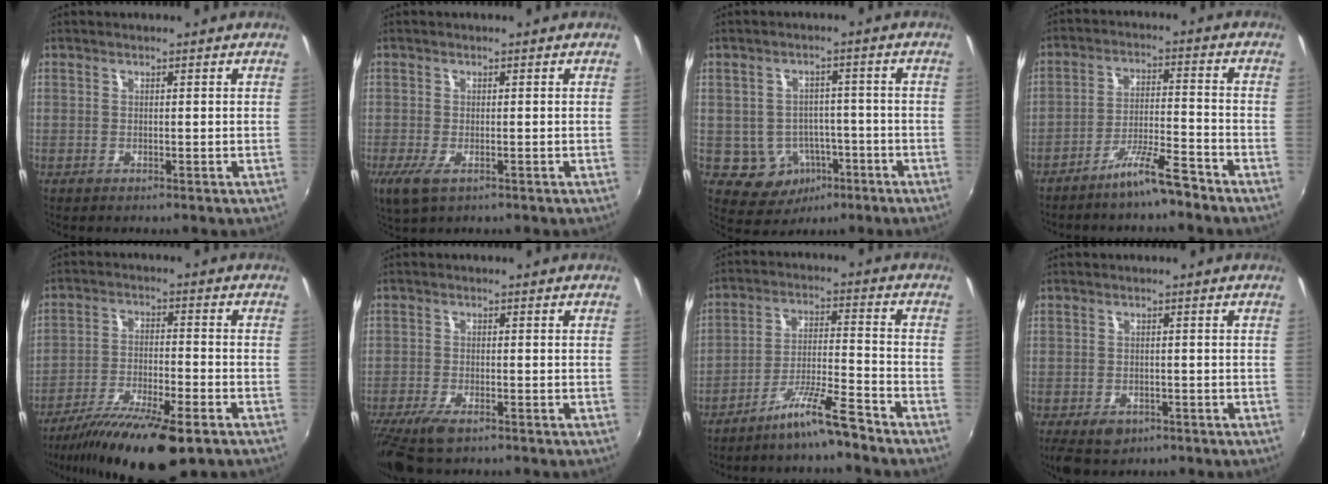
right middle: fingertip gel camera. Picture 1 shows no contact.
{"total": 4.3, "force": [-2.1, 1.8, 3.3], "torque": [-0.072, -0.018, -0.036]}
{"total": 7.5, "force": [-2.9, 6.5, 2.2], "torque": [-0.051, 0.014, -0.020]}
{"total": 6.8, "force": [-5.6, 0.3, 3.8], "torque": [-0.078, 0.005, -0.095]}
{"total": 16.0, "force": [-11.4, 3.4, 10.7], "torque": [-0.208, -0.037, -0.197]}
{"total": 7.4, "force": [-5.4, 2.3, 4.5], "torque": [-0.111, -0.027, -0.102]}
{"total": 7.7, "force": [-6.4, -0.3, 4.3], "torque": [-0.088, 0.008, -0.113]}
{"total": 5.7, "force": [-3.7, 3.4, 2.9], "torque": [-0.069, -0.018, -0.056]}